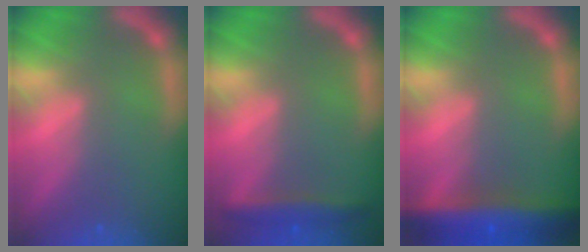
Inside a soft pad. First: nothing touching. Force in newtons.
{"total": 2.9}
{"total": 8.0}